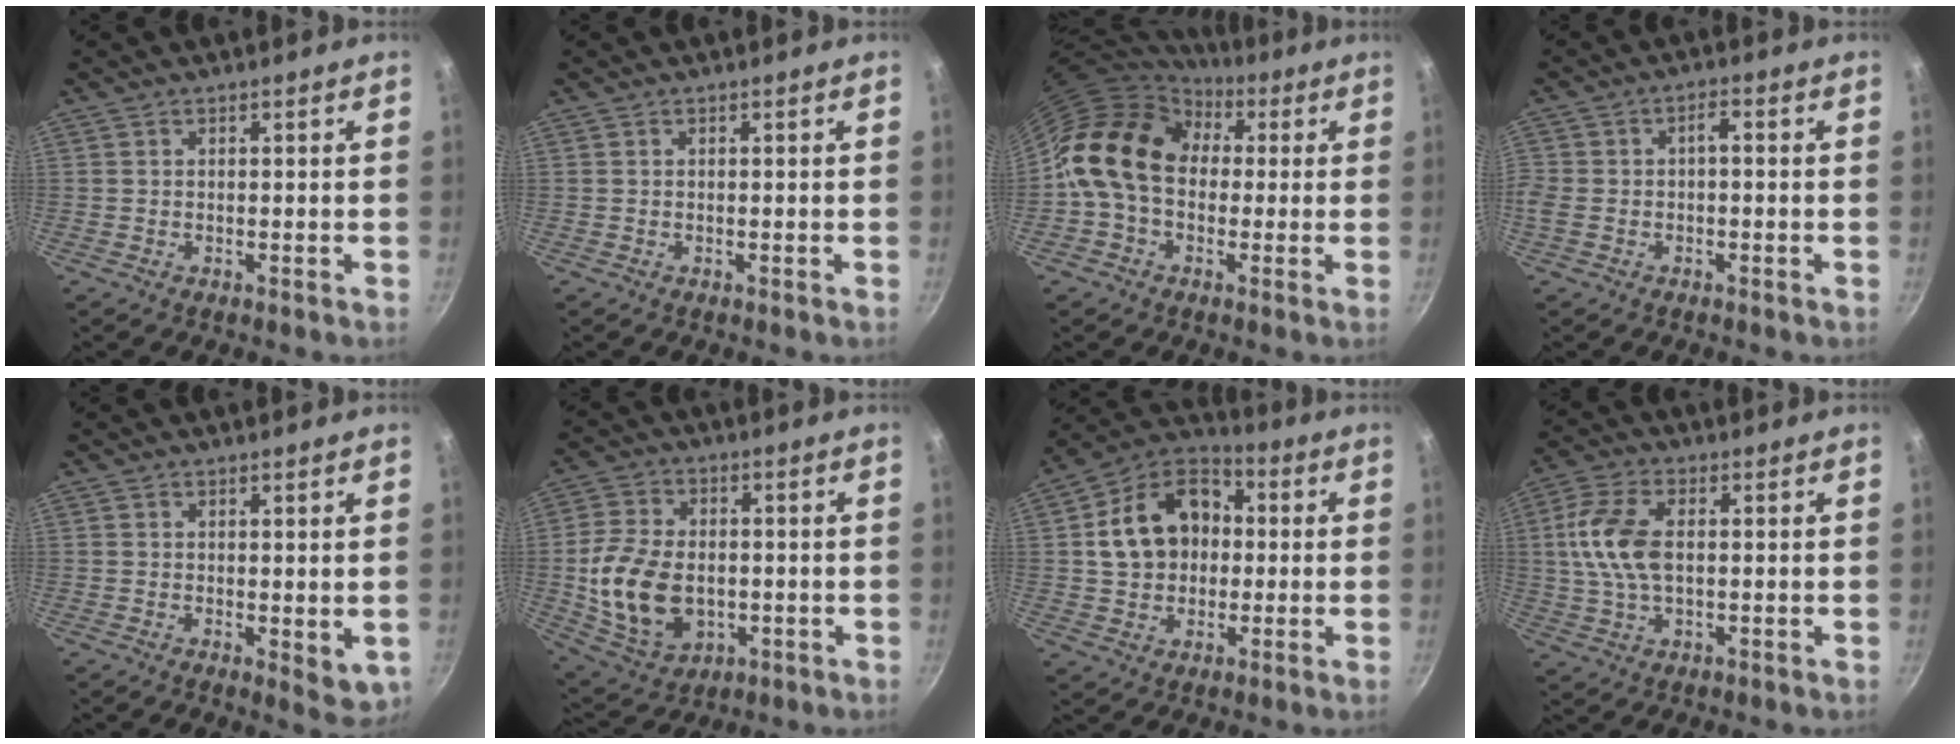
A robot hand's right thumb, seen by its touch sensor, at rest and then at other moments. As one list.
[{"total": 0.0}, {"total": 16.0, "force": [2.9, 12.0, 10.1], "torque": [-0.149, 0.027, 0.033]}, {"total": 4.9, "force": [-1.1, 3.0, 3.7], "torque": [-0.060, 0.021, -0.025]}, {"total": 4.6, "force": [0.6, 2.3, 3.9], "torque": [-0.048, -0.008, 0.013]}, {"total": 15.7, "force": [-1.8, 10.8, 11.2], "torque": [-0.200, 0.000, -0.022]}, {"total": 16.4, "force": [1.5, 12.8, 10.2], "torque": [-0.149, 0.036, 0.015]}, {"total": 10.6, "force": [1.0, 5.9, 8.7], "torque": [-0.175, 0.012, 0.013]}]